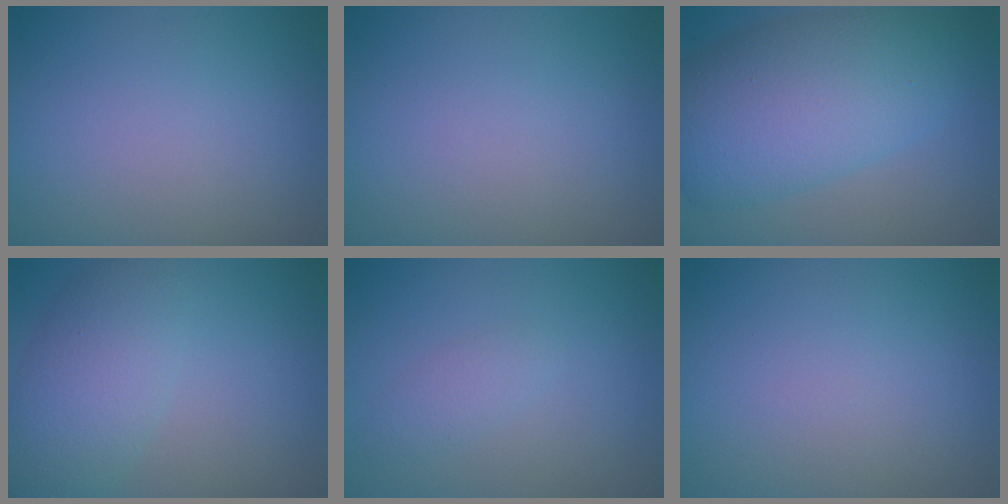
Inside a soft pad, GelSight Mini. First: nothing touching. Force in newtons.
{"total": 0.0}
{"total": 9.5, "press": 9.5, "slide": 0.3}
{"total": 4.8, "press": 4.8, "slide": 0.1}
{"total": 1.2, "press": 1.1, "slide": 0.1}
{"total": 0.0}